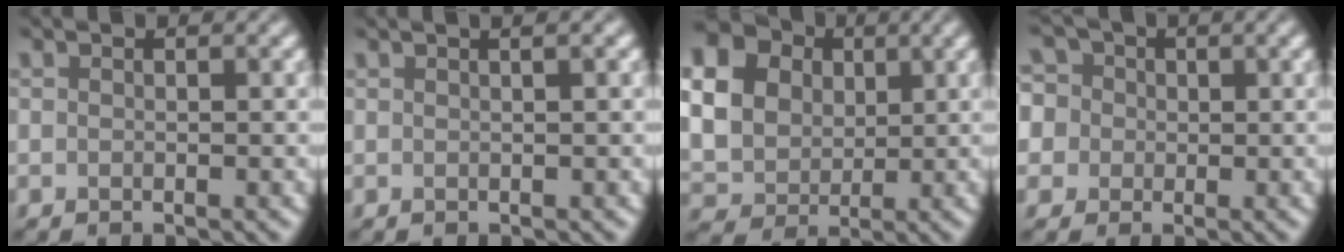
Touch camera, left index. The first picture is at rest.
{"total": 2.0, "force": [1.1, 0.6, 1.5], "torque": [-0.015, 0.004, 0.004]}
{"total": 15.0, "force": [3.9, 13.0, 6.5], "torque": [-0.188, 0.018, 0.059]}
{"total": 8.4, "force": [2.7, 6.8, 4.1], "torque": [-0.067, 0.041, 0.000]}